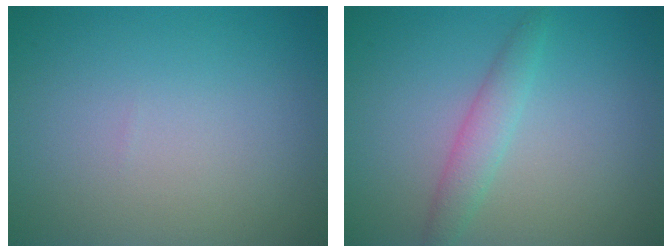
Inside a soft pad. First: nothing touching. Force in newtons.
{"total": 2.1, "press": 2.1, "slide": 0.0}